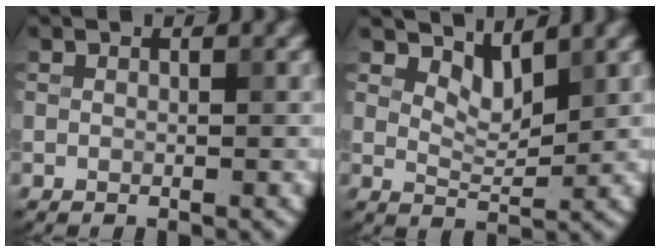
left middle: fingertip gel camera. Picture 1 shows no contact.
{"total": 2.5, "force": [2.1, 0.7, 1.1], "torque": [-0.027, -0.010, 0.037]}